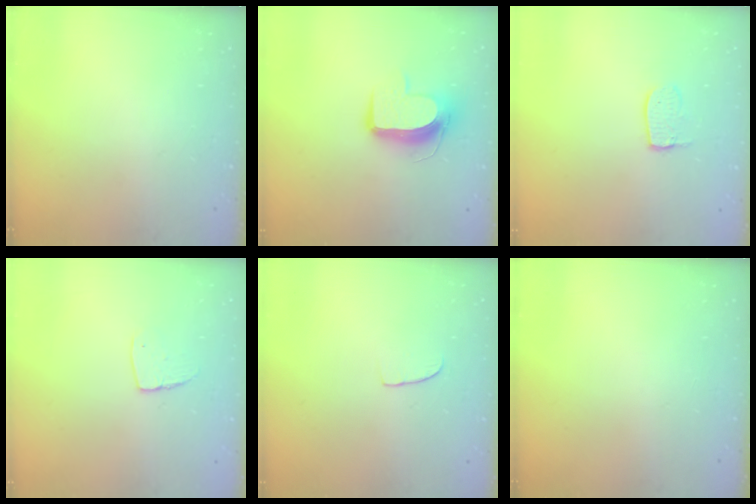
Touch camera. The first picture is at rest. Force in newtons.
{"total": 11.1, "press": 11.0, "slide": 1.0}
{"total": 5.5, "press": 5.5, "slide": 0.4}
{"total": 6.0, "press": 6.0, "slide": 0.3}
{"total": 5.2, "press": 5.2, "slide": 0.3}
{"total": 0.0}